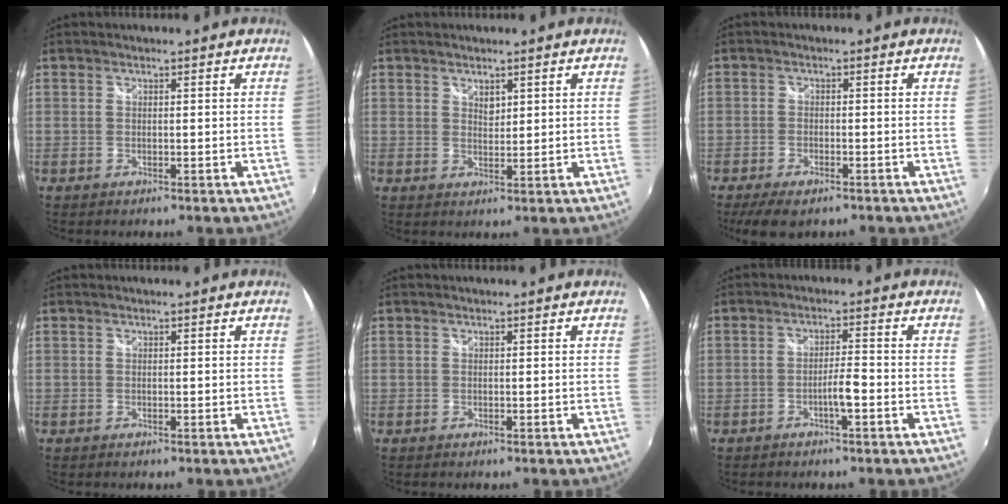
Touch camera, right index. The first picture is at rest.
{"total": 2.0, "force": [1.3, 1.1, 1.0], "torque": [-0.012, 0.000, 0.023]}
{"total": 6.7, "force": [-5.0, 2.5, 3.8], "torque": [-0.094, -0.025, -0.086]}
{"total": 0.0}
{"total": 0.0}
{"total": 3.3, "force": [-1.6, 0.1, 2.9], "torque": [-0.052, 0.002, -0.029]}